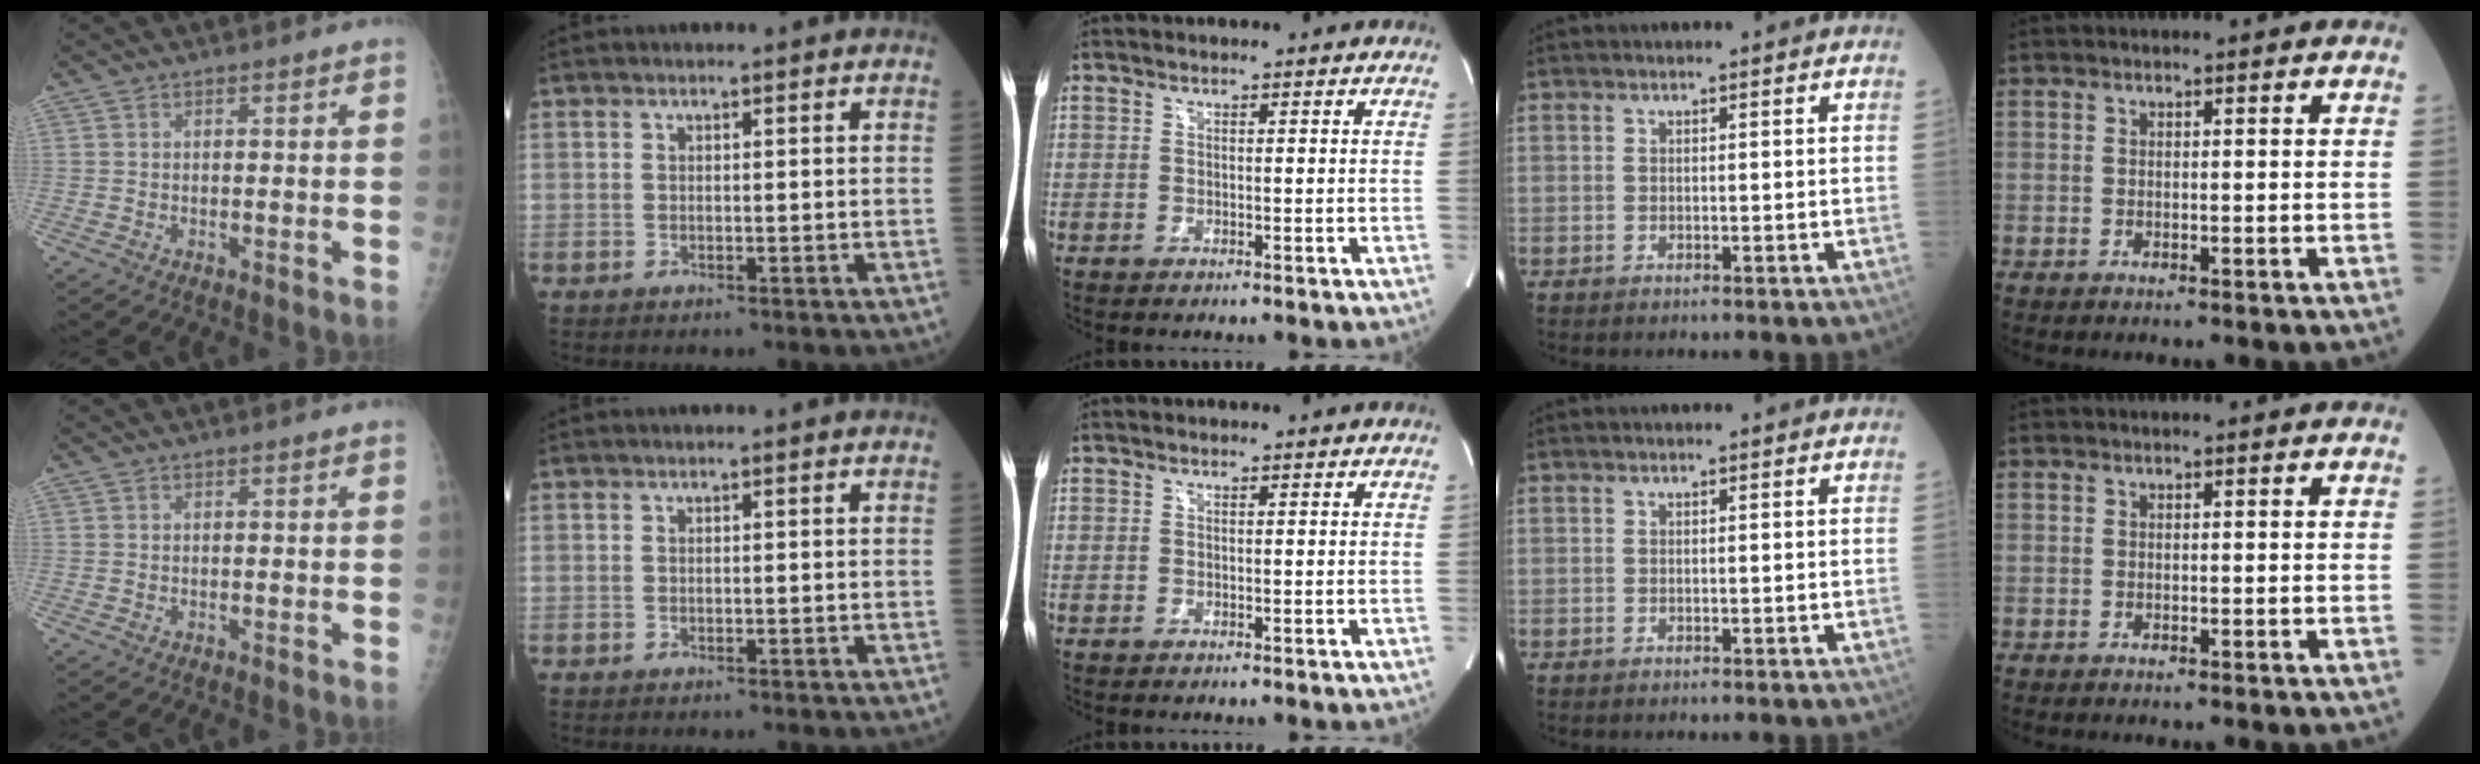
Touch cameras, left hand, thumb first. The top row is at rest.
{}